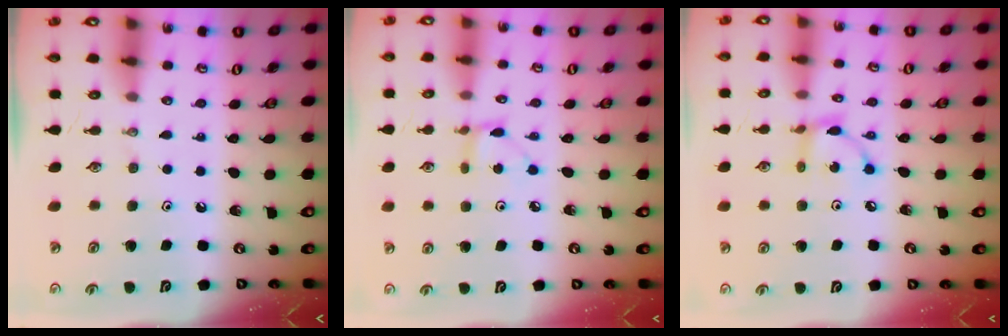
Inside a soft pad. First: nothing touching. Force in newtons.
{"total": 3.3, "press": 3.3, "slide": 0.4}
{"total": 5.2, "press": 5.2, "slide": 0.2}